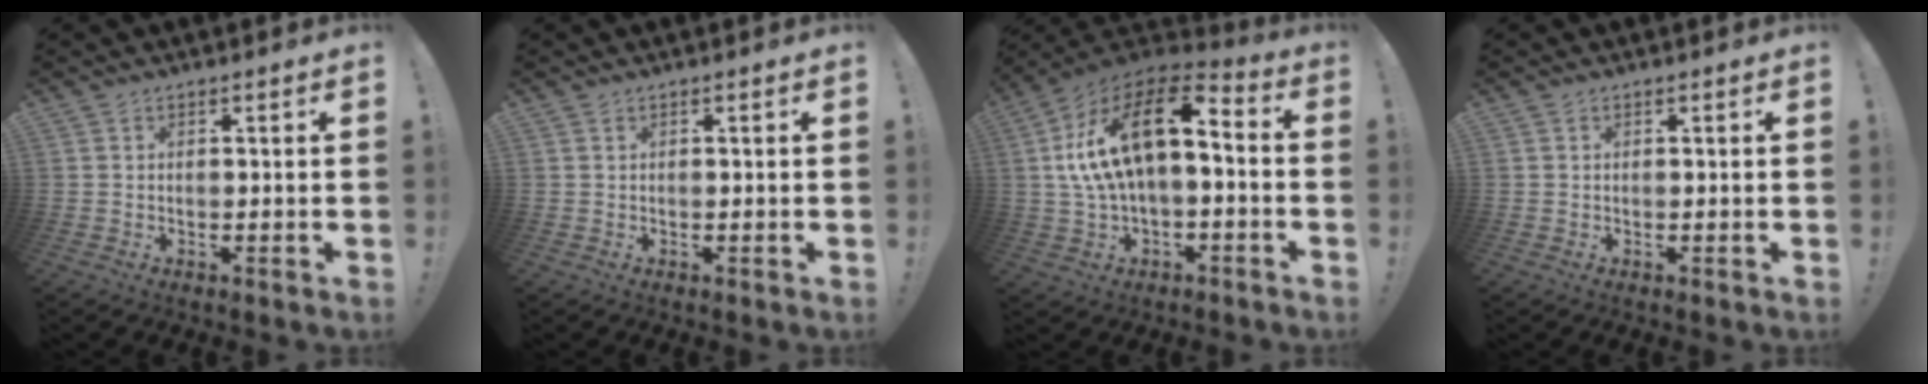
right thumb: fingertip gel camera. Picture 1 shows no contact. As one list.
[{"total": 0.0}, {"total": 18.5, "force": [3.6, 9.1, 15.7], "torque": [-0.282, -0.002, 0.065]}, {"total": 0.0}]